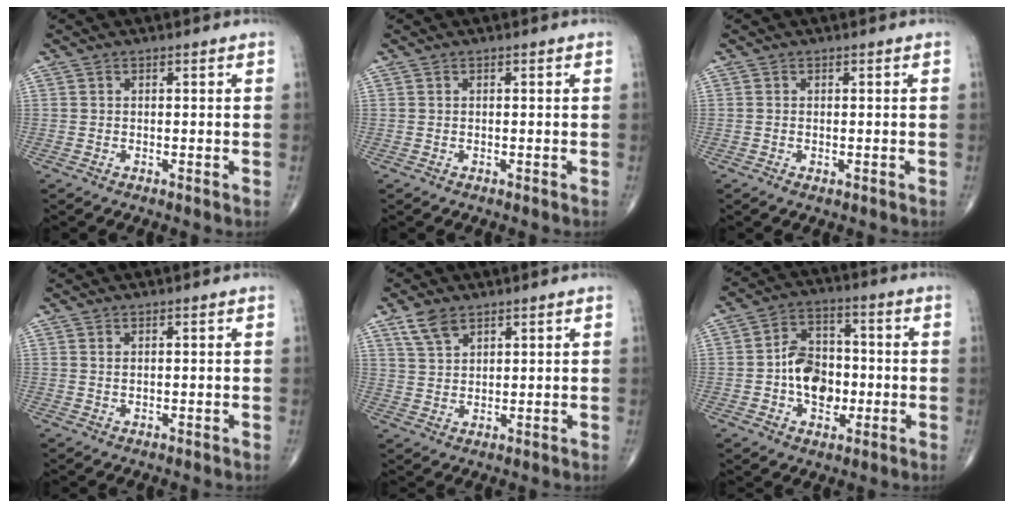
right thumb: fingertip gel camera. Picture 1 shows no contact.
{"total": 0.0}
{"total": 0.8, "force": [-0.3, 0.4, 0.6], "torque": [-0.012, -0.001, -0.004]}
{"total": 0.6, "force": [0.4, 0.2, 0.4], "torque": [-0.008, -0.002, 0.009]}
{"total": 5.0, "force": [3.4, 2.6, 2.7], "torque": [-0.044, -0.012, 0.070]}
{"total": 10.7, "force": [-1.6, 7.8, 7.2], "torque": [-0.085, 0.024, -0.031]}